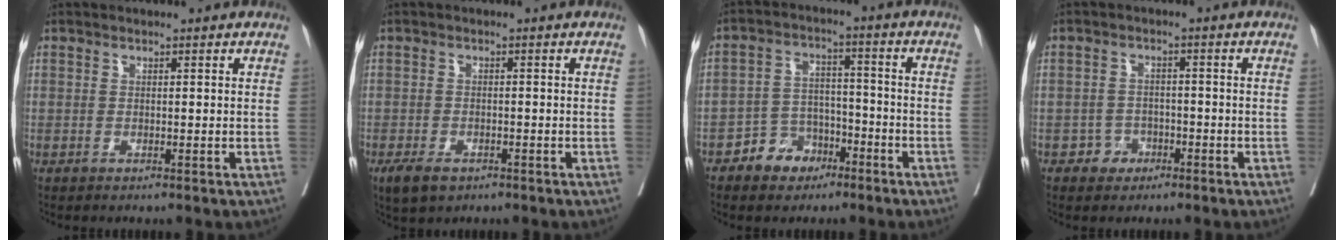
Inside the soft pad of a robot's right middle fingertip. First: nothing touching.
{"total": 3.9, "force": [-2.5, 2.1, 2.2], "torque": [-0.041, -0.004, -0.036]}
{"total": 6.3, "force": [-4.0, 4.4, 2.0], "torque": [-0.036, 0.018, -0.066]}
{"total": 2.8, "force": [-1.6, 2.2, 0.5], "torque": [-0.001, 0.012, -0.025]}